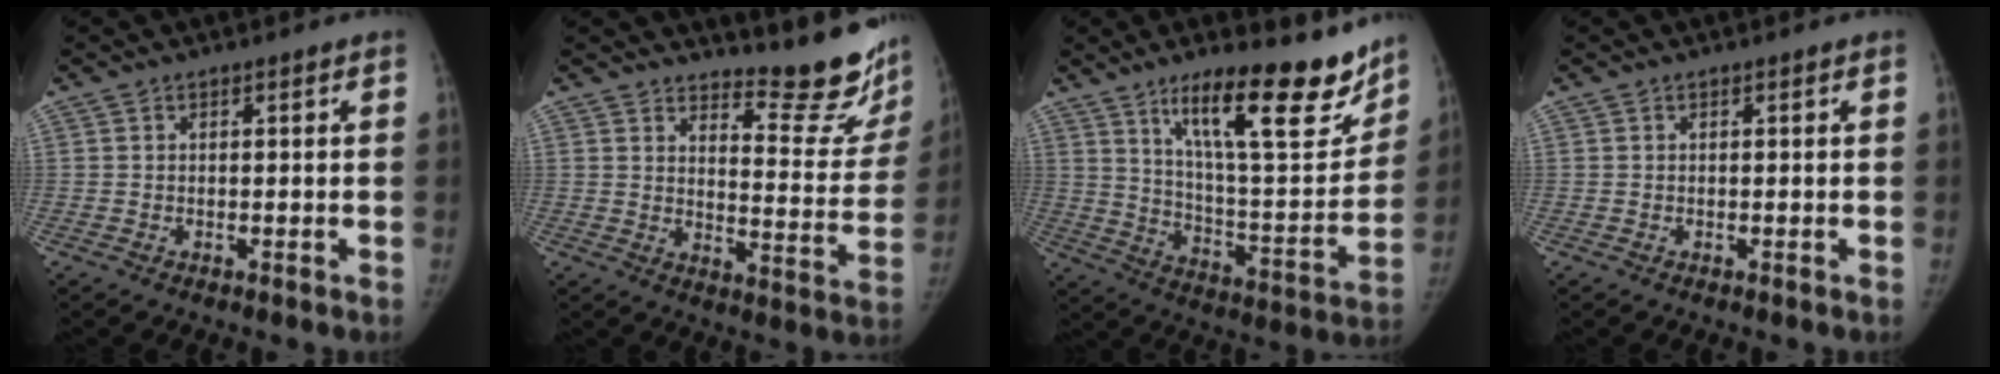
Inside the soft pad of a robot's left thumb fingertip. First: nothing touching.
{"total": 15.2, "force": [13.8, 3.9, 5.0], "torque": [-0.020, -0.150, 0.155]}
{"total": 23.3, "force": [15.4, 6.2, 16.4], "torque": [-0.203, -0.085, 0.246]}
{"total": 0.0}